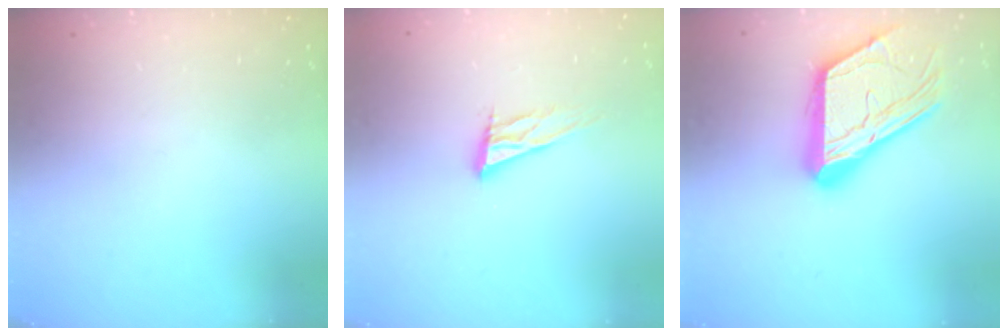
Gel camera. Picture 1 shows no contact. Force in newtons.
{"total": 11.0, "press": 10.7, "slide": 2.6}
{"total": 19.1, "press": 19.0, "slide": 1.7}